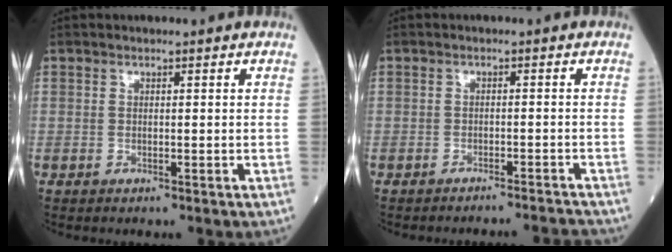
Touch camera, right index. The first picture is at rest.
{"total": 6.1, "force": [-6.1, 0.3, 0.3], "torque": [0.004, 0.002, -0.068]}